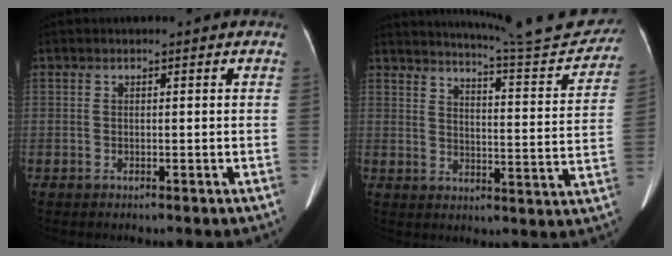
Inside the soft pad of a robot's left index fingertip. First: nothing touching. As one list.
[{"total": 18.1, "force": [17.2, 0.1, 5.8], "torque": [-0.085, -0.063, 0.211]}]